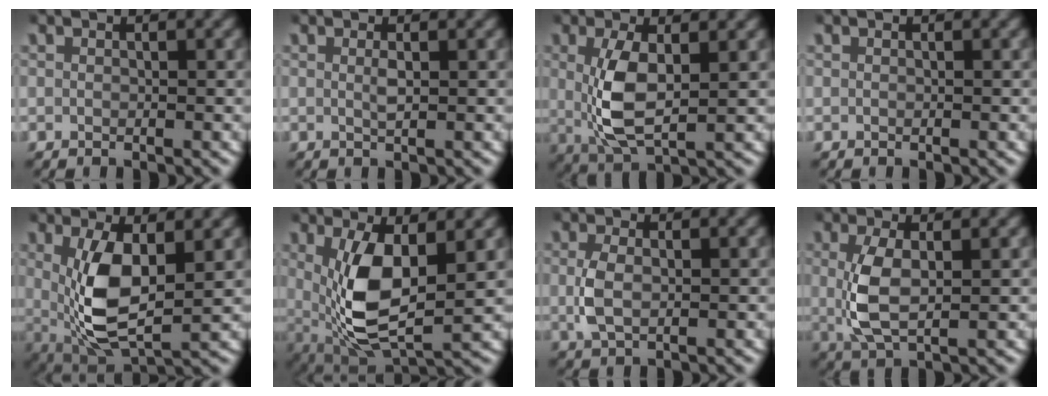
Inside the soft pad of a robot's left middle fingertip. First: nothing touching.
{"total": 0.9, "force": [0.3, 0.0, 0.9], "torque": [-0.019, -0.004, 0.006]}
{"total": 5.0, "force": [0.6, 2.1, 4.6], "torque": [-0.103, -0.009, 0.017]}
{"total": 0.0}
{"total": 7.4, "force": [0.8, 3.6, 6.4], "torque": [-0.138, -0.023, 0.029]}
{"total": 8.3, "force": [0.7, 4.2, 7.1], "torque": [-0.158, -0.027, 0.031]}
{"total": 2.5, "force": [0.1, 1.3, 2.1], "torque": [-0.056, -0.003, 0.006]}
{"total": 4.0, "force": [0.5, 1.6, 3.7], "torque": [-0.092, -0.009, 0.015]}